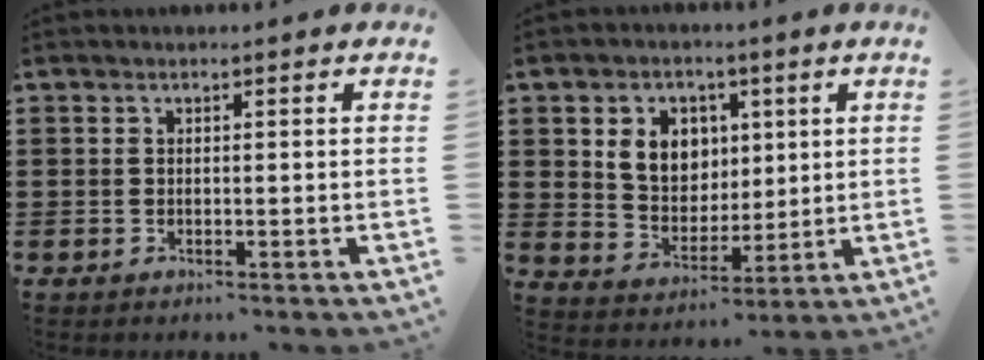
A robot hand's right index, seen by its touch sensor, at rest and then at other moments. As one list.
[{"total": 7.0, "force": [2.4, 6.0, 2.9], "torque": [-0.069, 0.015, 0.040]}]